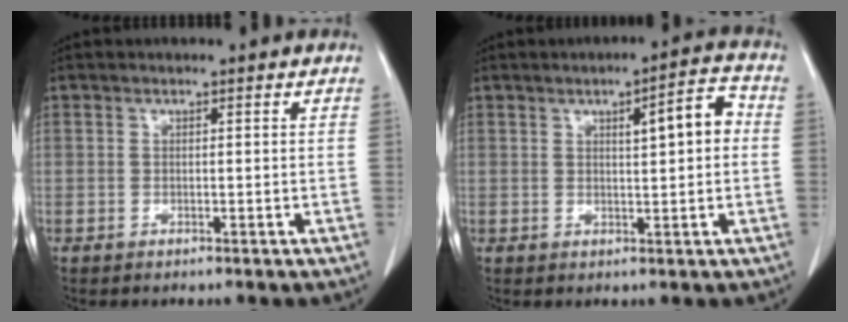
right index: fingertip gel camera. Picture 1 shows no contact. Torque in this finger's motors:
{"motor_torque": [0.19, 0.10, 0.13, 0.04]}